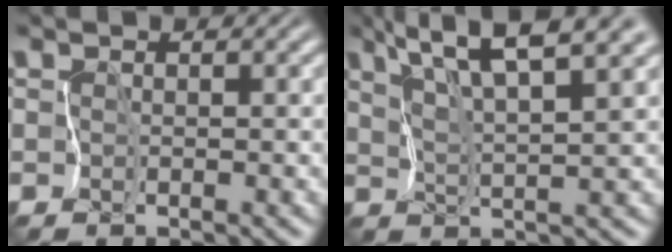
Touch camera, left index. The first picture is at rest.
{"total": 6.9, "force": [4.7, 1.2, 4.9], "torque": [-0.093, 0.010, 0.081]}